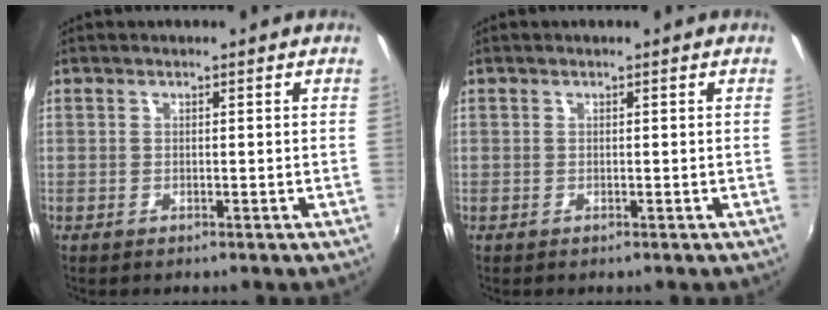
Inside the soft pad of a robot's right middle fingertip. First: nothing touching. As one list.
[{"total": 0.0}]